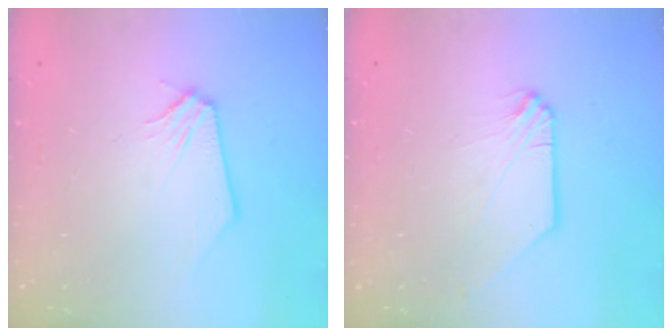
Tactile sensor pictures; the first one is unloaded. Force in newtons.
{"total": 0.7, "press": 0.6, "slide": 0.3}